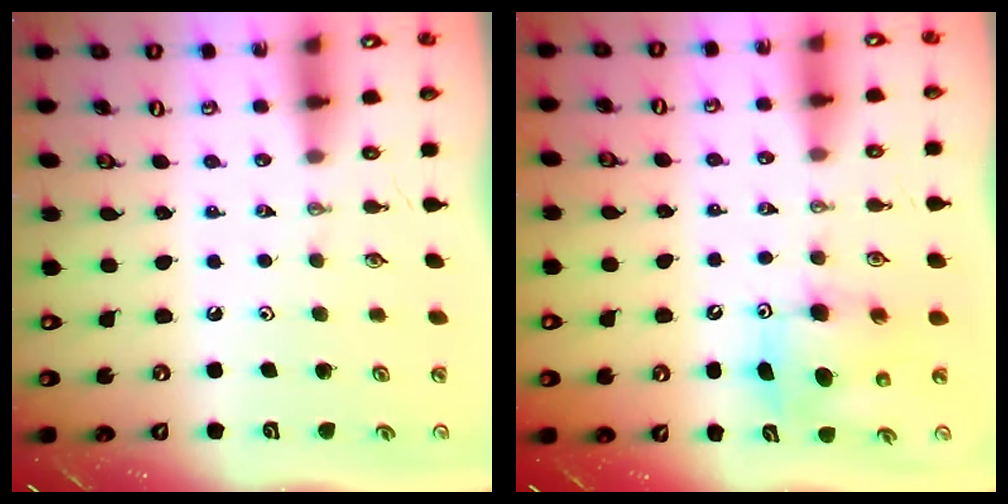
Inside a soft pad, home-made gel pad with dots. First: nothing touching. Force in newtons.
{"total": 8.0, "press": 7.6, "slide": 2.2}